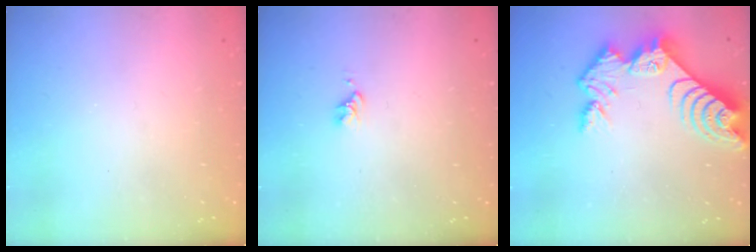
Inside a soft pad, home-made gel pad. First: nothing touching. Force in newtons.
{"total": 2.8, "press": 2.8, "slide": 0.3}
{"total": 12.8, "press": 12.8, "slide": 1.0}